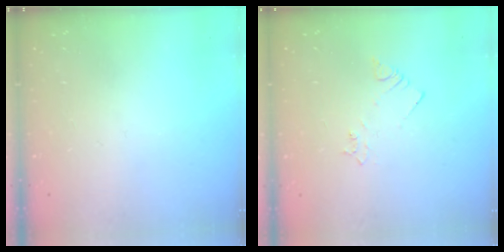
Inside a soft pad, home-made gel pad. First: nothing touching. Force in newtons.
{"total": 2.1, "press": 2.1, "slide": 0.3}